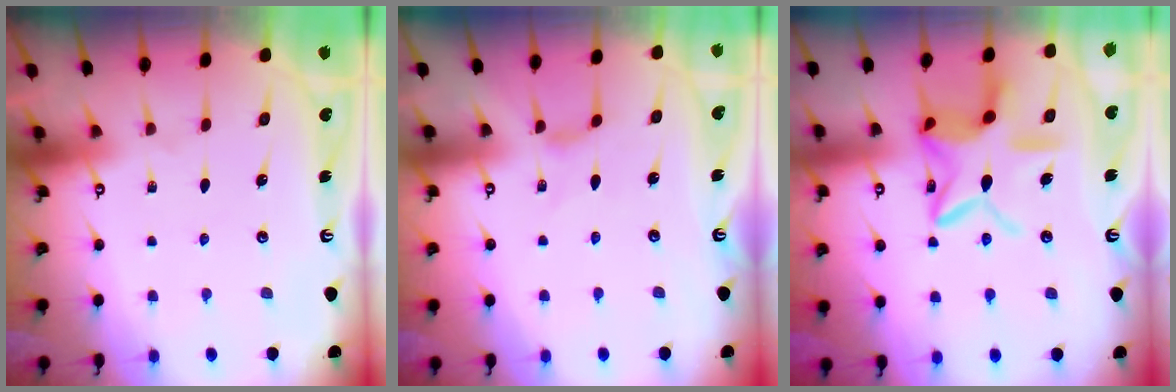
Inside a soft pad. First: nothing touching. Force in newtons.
{"total": 0.0}
{"total": 16.0, "press": 15.9, "slide": 1.3}